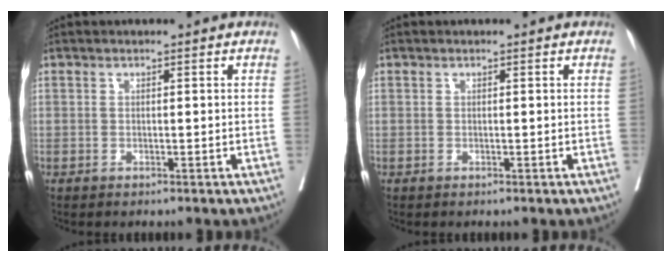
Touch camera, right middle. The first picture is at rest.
{"total": 0.0}